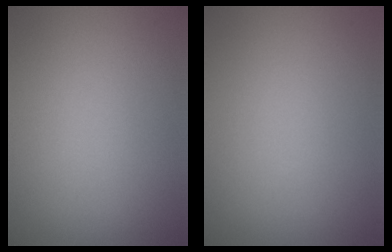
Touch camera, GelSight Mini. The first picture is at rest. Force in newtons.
{"total": 0.0}